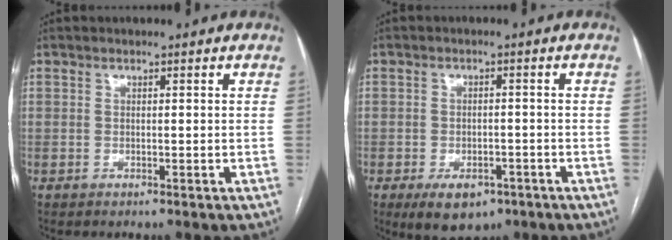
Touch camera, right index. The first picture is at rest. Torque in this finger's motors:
{"motor_torque": [0.06, -0.12, 0.05, -0.03]}